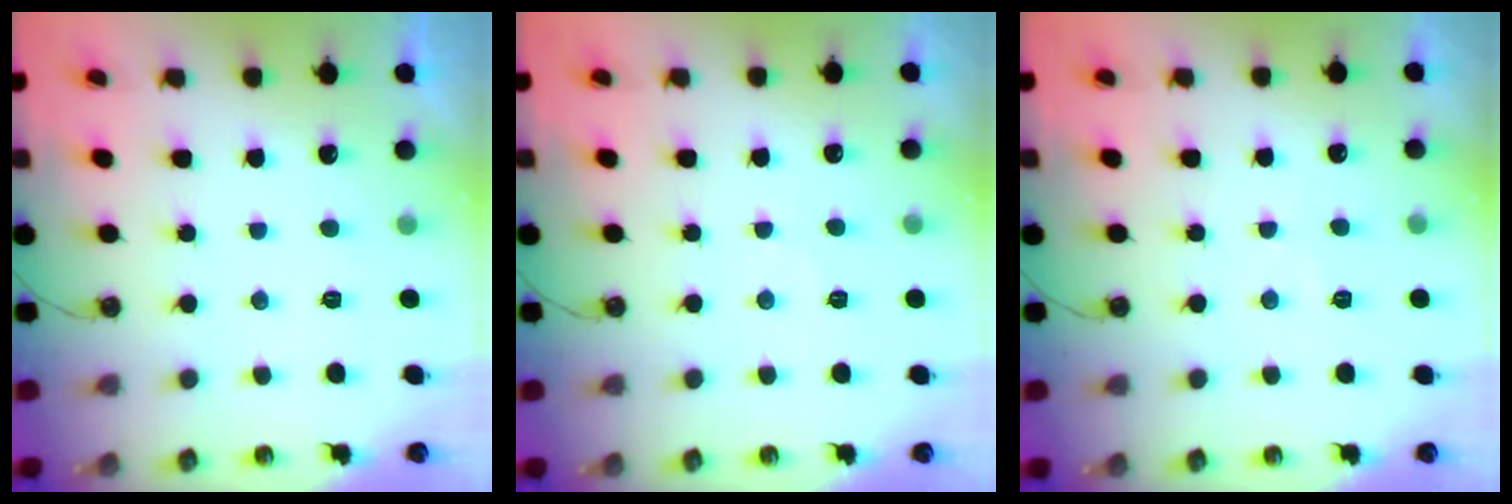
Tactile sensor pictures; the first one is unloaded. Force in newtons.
{"total": 5.4, "press": 5.4, "slide": 0.8}
{"total": 4.8, "press": 4.8, "slide": 0.7}